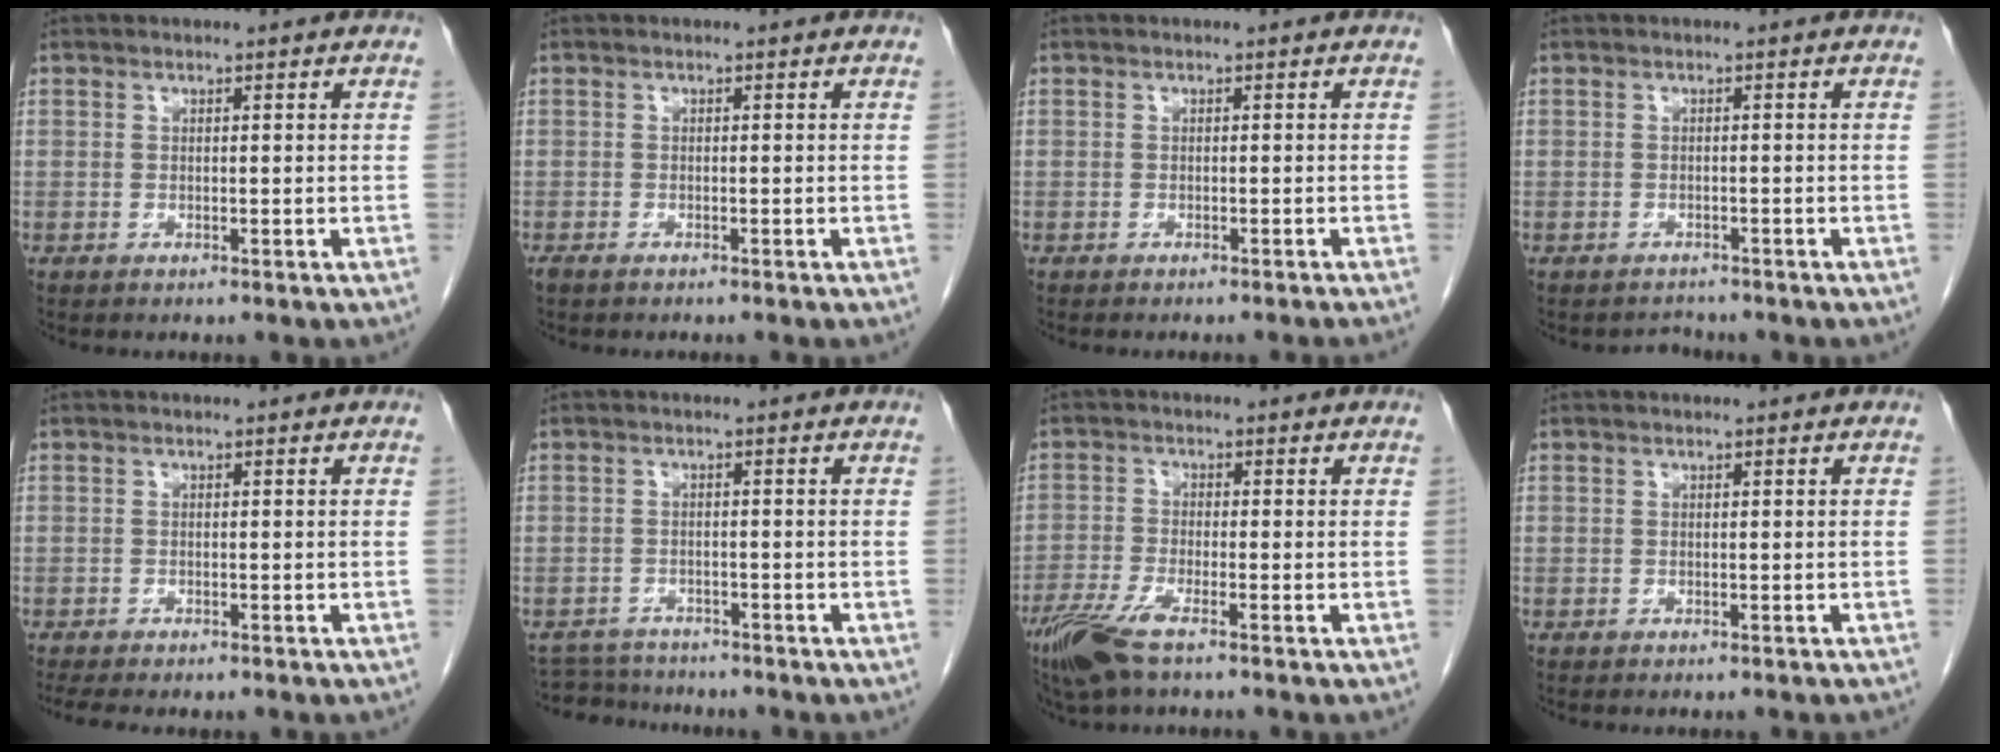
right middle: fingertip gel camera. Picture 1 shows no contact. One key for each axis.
{"total": 1.3, "fx": -1.0, "fy": 0.3, "fz": 0.7, "tx": -0.014, "ty": -0.003, "tz": -0.014}
{"total": 2.9, "fx": -2.6, "fy": -0.5, "fz": 1.2, "tx": -0.011, "ty": 0.004, "tz": -0.032}
{"total": 1.5, "fx": -1.3, "fy": 0.4, "fz": -0.5, "tx": 0.001, "ty": -0.007, "tz": -0.020}
{"total": 5.6, "fx": -4.6, "fy": 1.5, "fz": 2.9, "tx": -0.039, "ty": -0.010, "tz": -0.063}
{"total": 5.7, "fx": -5.5, "fy": 1.4, "fz": 0.1, "tx": 0.001, "ty": 0.002, "tz": -0.087}
{"total": 6.6, "fx": -4.4, "fy": 1.0, "fz": 4.7, "tx": -0.103, "ty": -0.014, "tz": -0.087}
{"total": 2.4, "fx": -2.2, "fy": 0.4, "fz": 1.0, "tx": -0.014, "ty": -0.002, "tz": -0.025}